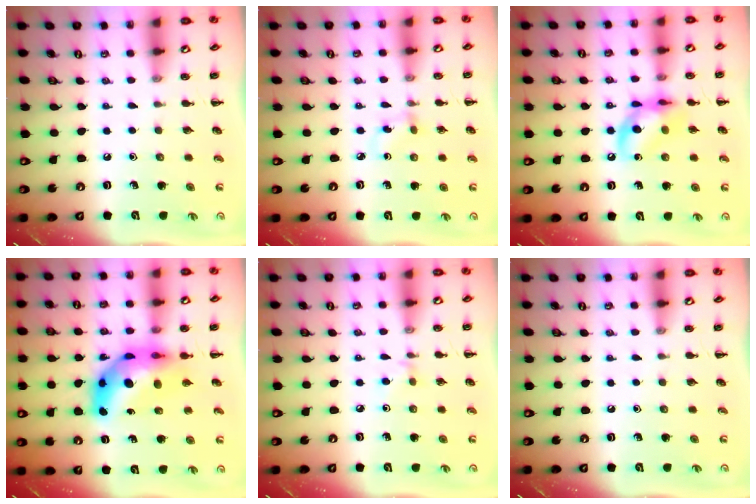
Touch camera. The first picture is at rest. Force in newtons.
{"total": 2.8, "press": 2.5, "slide": 1.2}
{"total": 13.2, "press": 13.0, "slide": 2.4}
{"total": 11.6, "press": 11.1, "slide": 3.3}
{"total": 2.9, "press": 2.8, "slide": 0.9}
{"total": 0.0}